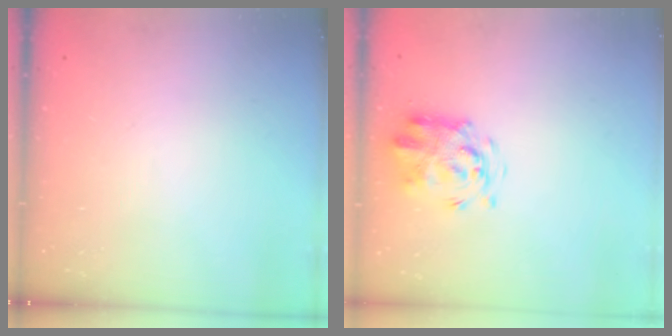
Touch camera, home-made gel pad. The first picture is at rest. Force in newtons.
{"total": 3.7, "press": 3.5, "slide": 1.3}